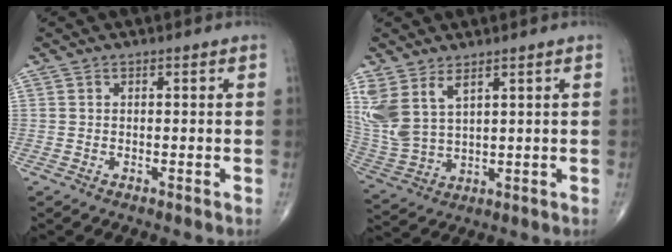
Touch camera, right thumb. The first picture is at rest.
{"total": 11.1, "force": [5.6, 5.8, 7.6], "torque": [-0.177, -0.022, 0.134]}